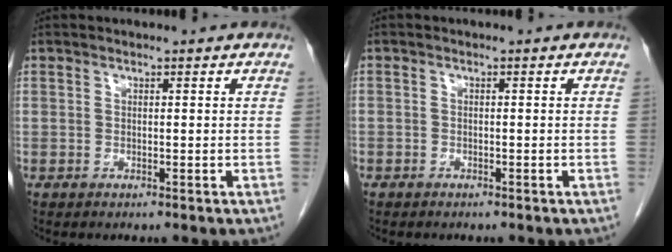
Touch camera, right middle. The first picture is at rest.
{"total": 1.0, "force": [-0.7, 0.6, 0.1], "torque": [-0.007, 0.002, -0.012]}